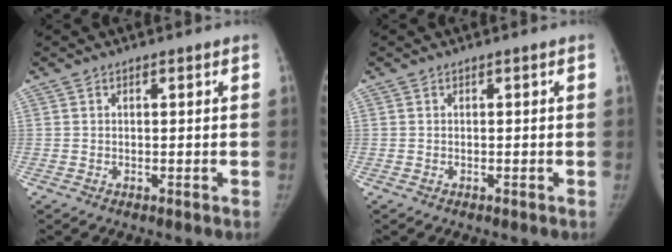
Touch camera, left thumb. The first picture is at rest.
{"total": 0.0}